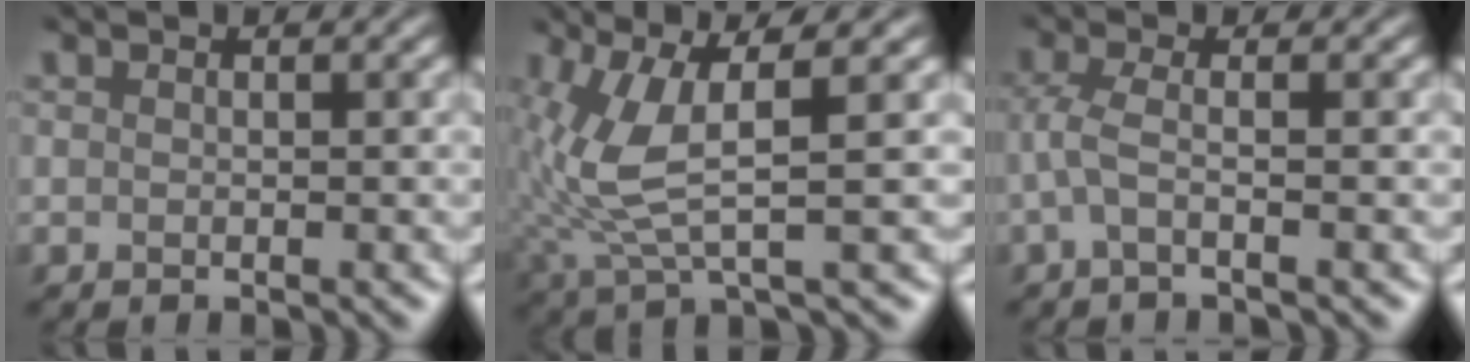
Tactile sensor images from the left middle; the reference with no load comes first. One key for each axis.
{"total": 4.5, "fx": 0.8, "fy": 1.1, "fz": 4.3, "tx": -0.135, "ty": -0.002, "tz": 0.033}
{"total": 1.5, "fx": -1.0, "fy": -0.3, "fz": 1.1, "tx": -0.043, "ty": 0.003, "tz": -0.018}